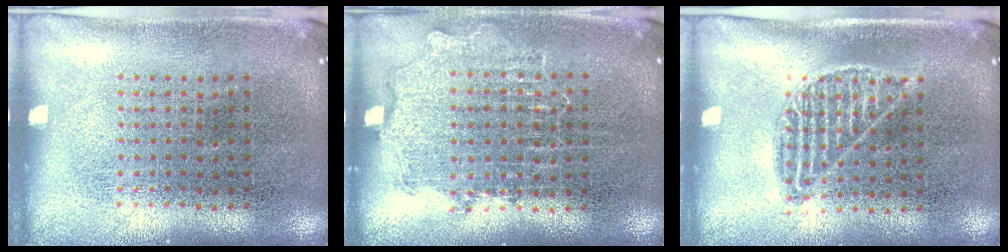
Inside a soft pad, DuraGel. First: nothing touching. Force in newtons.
{"total": 0.9, "press": 0.9, "slide": 0.2}
{"total": 0.9, "press": 0.9, "slide": 0.4}